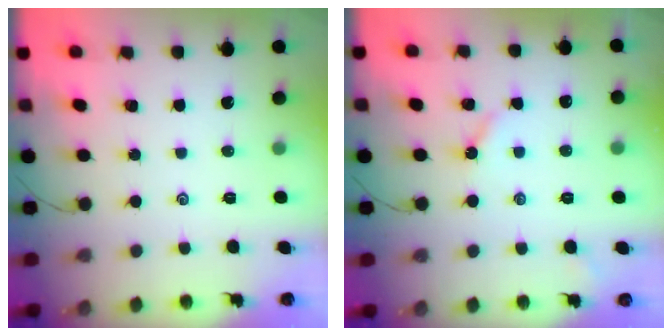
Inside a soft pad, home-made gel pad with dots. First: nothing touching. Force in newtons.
{"total": 3.7, "press": 3.6, "slide": 0.6}